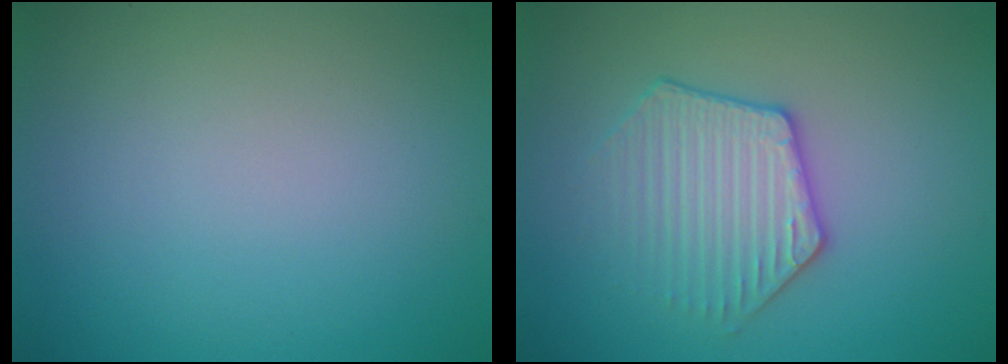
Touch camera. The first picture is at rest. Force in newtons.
{"total": 3.5, "press": 3.4, "slide": 0.9}